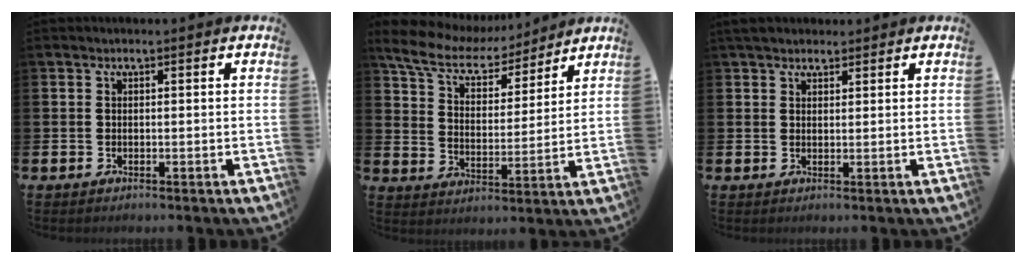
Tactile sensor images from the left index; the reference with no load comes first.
{"total": 7.7, "force": [6.7, 2.8, 2.4], "torque": [-0.087, -0.037, 0.118]}
{"total": 3.0, "force": [2.6, 1.2, 0.8], "torque": [-0.012, -0.003, 0.048]}